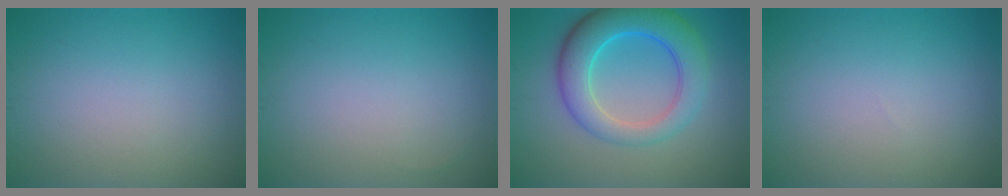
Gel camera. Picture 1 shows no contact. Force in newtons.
{"total": 0.0}
{"total": 7.0, "press": 7.0, "slide": 0.2}
{"total": 0.0}